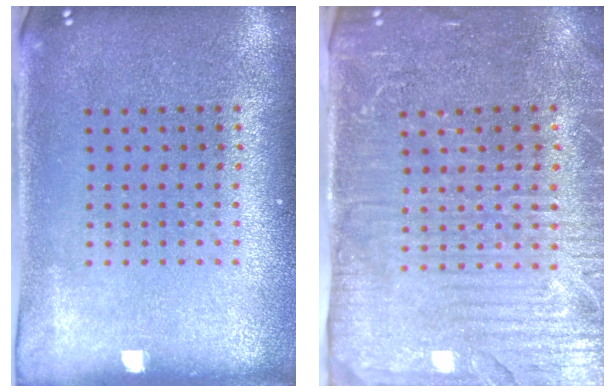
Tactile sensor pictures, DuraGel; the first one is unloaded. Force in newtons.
{"total": 4.3, "press": 3.9, "slide": 1.8}